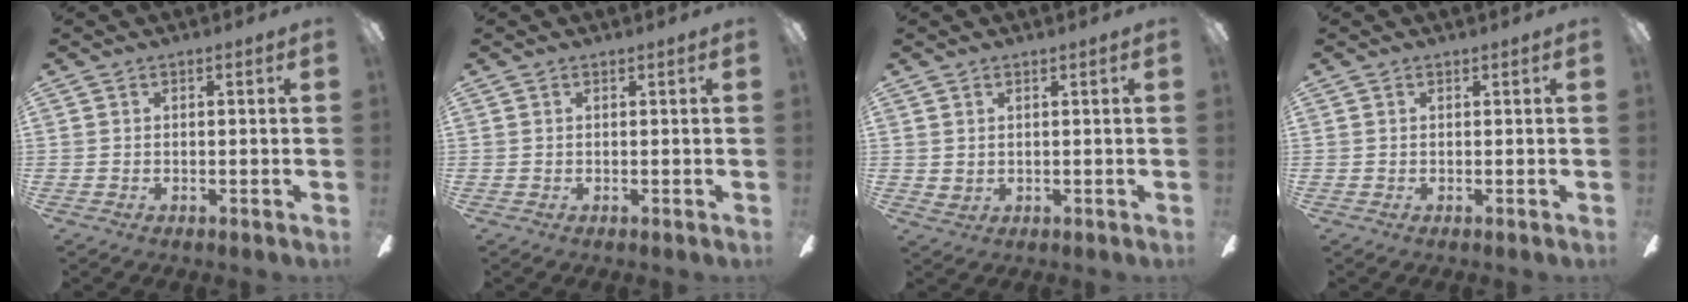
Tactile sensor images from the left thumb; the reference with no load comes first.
{"total": 0.0}
{"total": 1.3, "force": [1.2, 0.6, 0.1], "torque": [-0.005, 0.000, 0.022]}
{"total": 0.0}